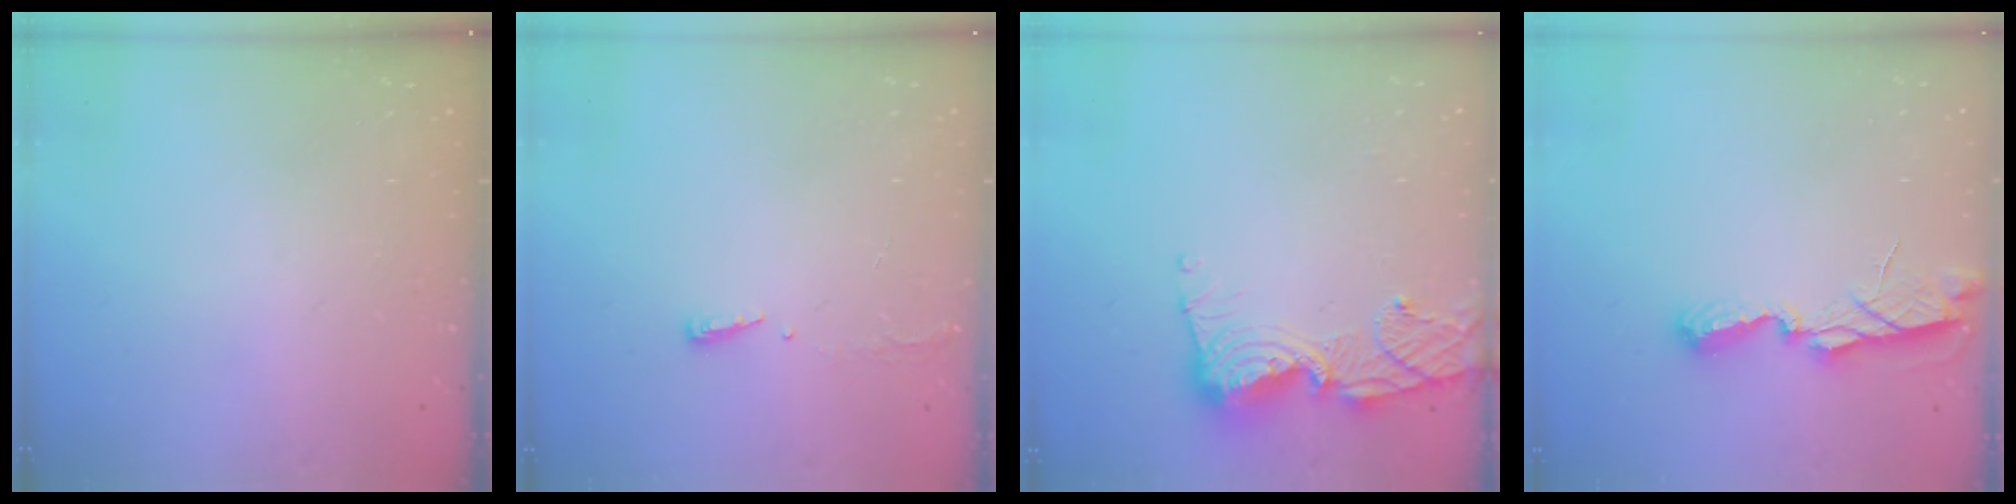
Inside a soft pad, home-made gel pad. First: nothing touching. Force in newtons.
{"total": 3.2, "press": 3.2, "slide": 0.6}
{"total": 12.9, "press": 12.8, "slide": 1.6}
{"total": 6.6, "press": 6.6, "slide": 0.2}